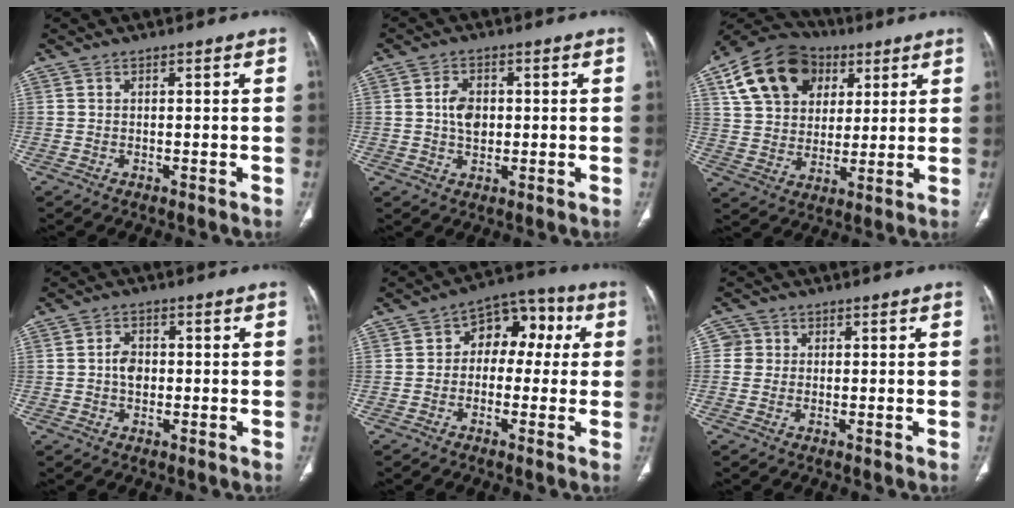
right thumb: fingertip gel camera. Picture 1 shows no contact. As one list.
[{"total": 5.0, "force": [0.4, 3.5, 3.5], "torque": [-0.054, 0.003, 0.005]}, {"total": 18.6, "force": [7.8, 13.5, 10.2], "torque": [-0.168, 0.004, 0.133]}, {"total": 3.6, "force": [-0.2, 2.6, 2.4], "torque": [-0.033, 0.006, -0.008]}, {"total": 10.1, "force": [1.1, 7.2, 7.1], "torque": [-0.052, 0.037, 0.002]}, {"total": 2.5, "force": [0.3, 2.5, 0.2], "torque": [0.013, 0.005, 0.000]}]